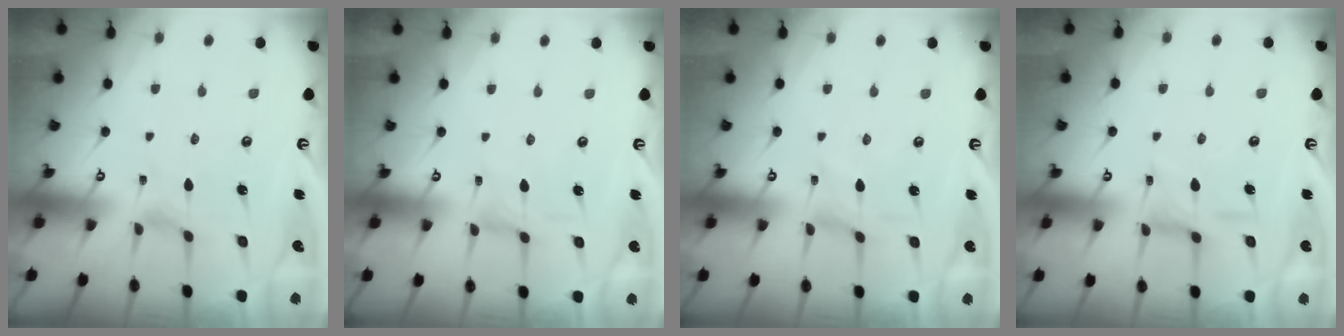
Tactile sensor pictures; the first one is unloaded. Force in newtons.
{"total": 0.0}
{"total": 0.0}
{"total": 7.8, "press": 7.8, "slide": 0.5}